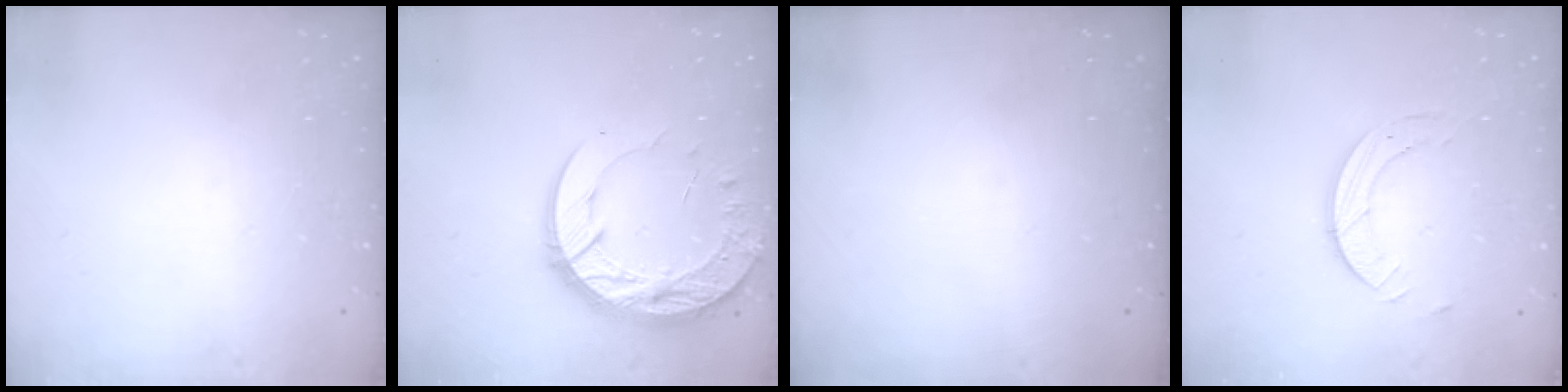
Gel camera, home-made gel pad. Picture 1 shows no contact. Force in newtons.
{"total": 20.4, "press": 20.4, "slide": 1.6}
{"total": 0.0}
{"total": 5.8, "press": 5.8, "slide": 0.4}